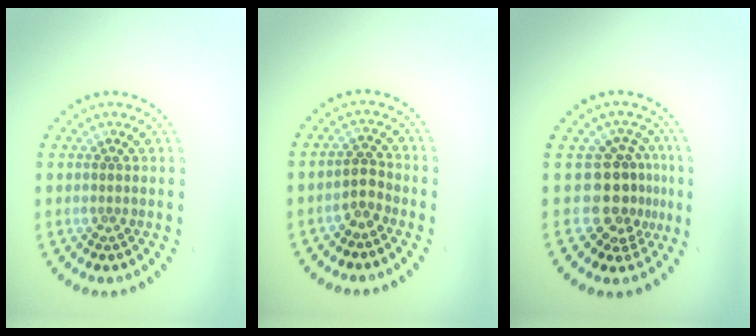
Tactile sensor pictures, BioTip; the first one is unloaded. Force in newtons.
{"total": 1.7, "press": 1.5, "slide": 0.8}
{"total": 3.9, "press": 3.0, "slide": 2.5}